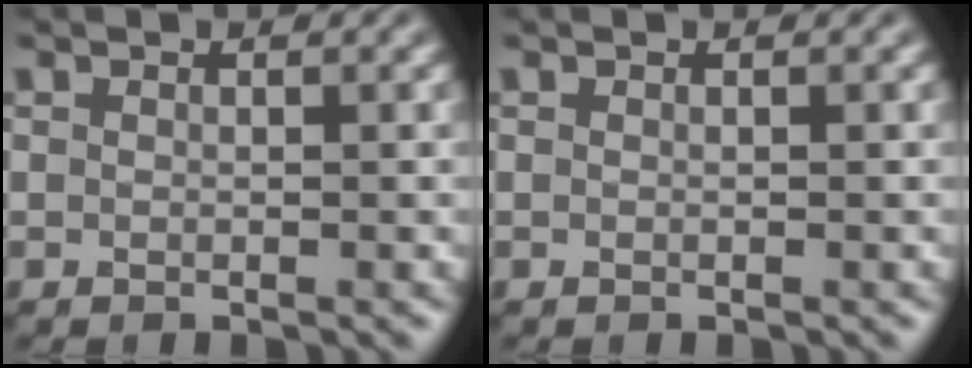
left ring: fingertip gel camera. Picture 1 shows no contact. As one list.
[{"total": 0.0}]